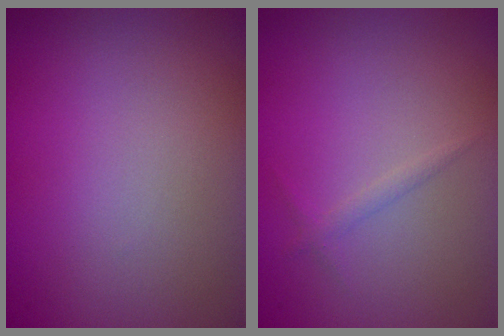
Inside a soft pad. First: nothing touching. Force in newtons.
{"total": 0.8, "press": 0.8, "slide": 0.1}